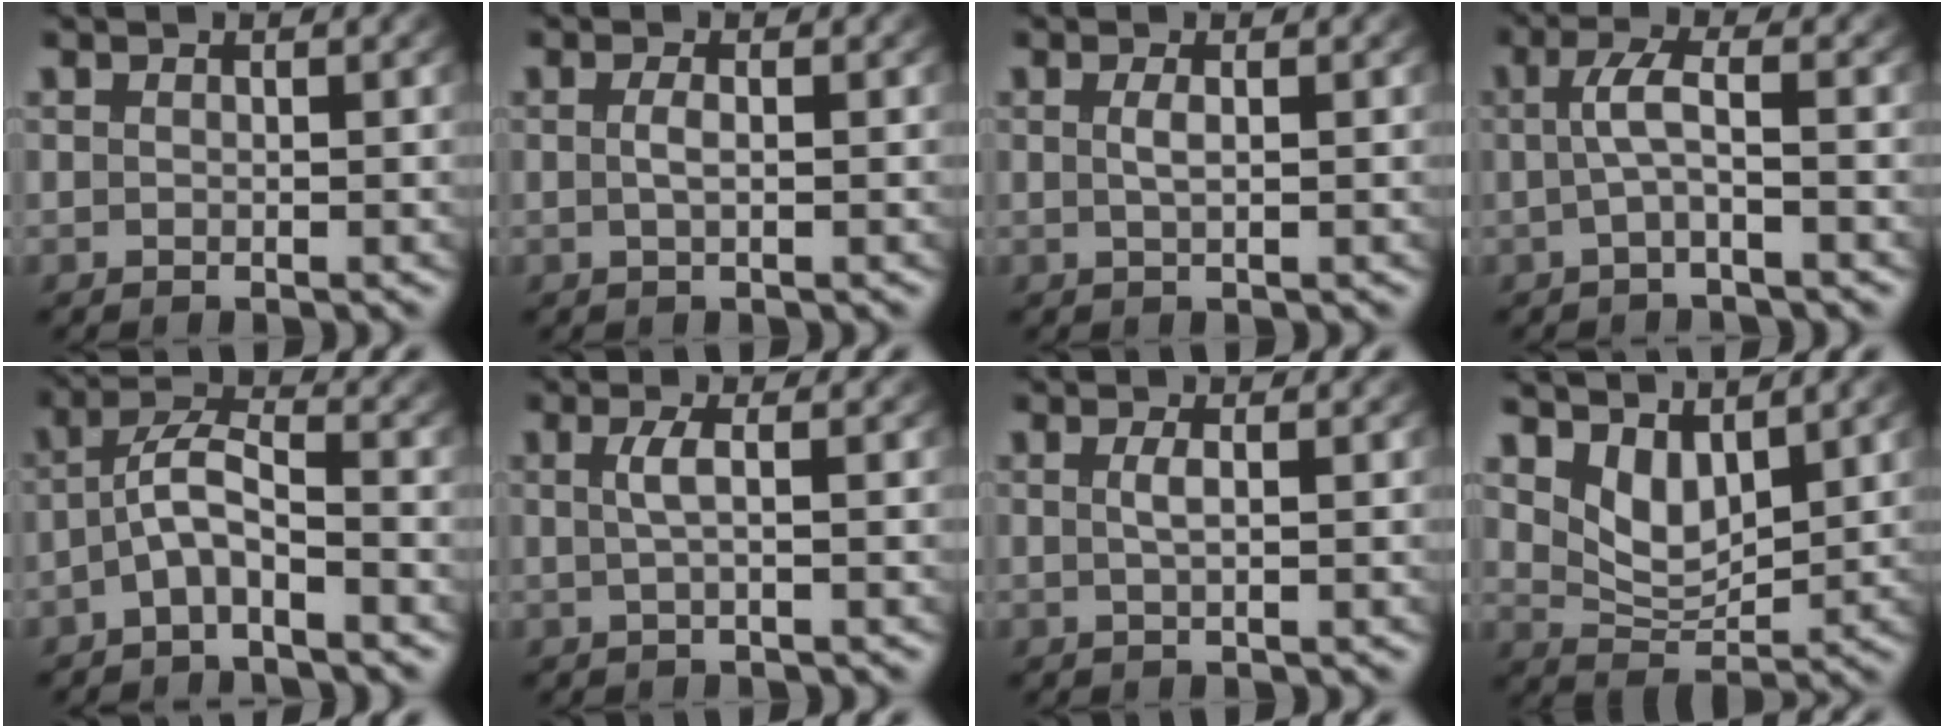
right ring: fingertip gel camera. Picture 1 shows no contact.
{"total": 1.1, "force": [-0.2, 0.0, 1.1], "torque": [-0.029, -0.009, 0.000]}
{"total": 1.1, "force": [0.0, 0.0, 1.1], "torque": [-0.028, -0.009, 0.007]}
{"total": 2.4, "force": [-0.7, 0.1, 2.2], "torque": [-0.050, 0.000, -0.010]}
{"total": 3.9, "force": [-1.1, 2.3, 2.9], "torque": [-0.056, -0.007, -0.024]}
{"total": 1.8, "force": [-0.1, 0.0, 1.8], "torque": [-0.038, -0.001, 0.002]}
{"total": 1.2, "force": [0.0, -0.1, 1.2], "torque": [-0.030, -0.008, 0.005]}
{"total": 5.9, "force": [2.3, 4.1, 3.6], "torque": [-0.064, -0.014, 0.040]}